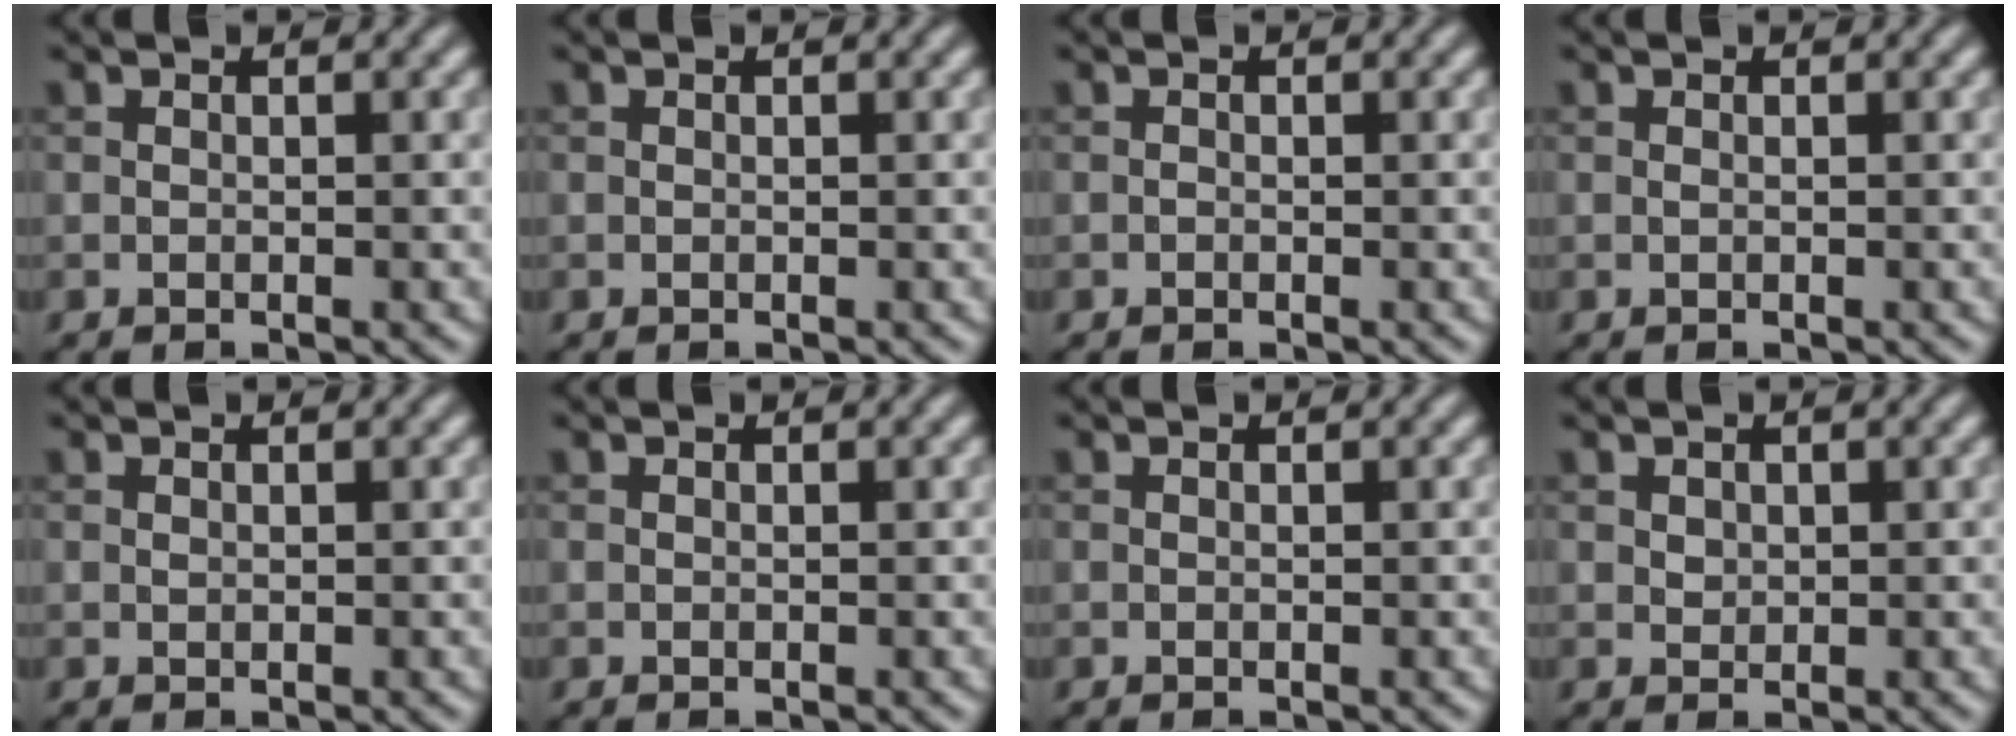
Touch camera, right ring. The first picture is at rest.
{"total": 0.0}
{"total": 0.0}
{"total": 0.0}
{"total": 0.0}
{"total": 0.0}
{"total": 0.0}
{"total": 0.9, "force": [0.4, 0.7, 0.2], "torque": [-0.003, -0.003, 0.011]}